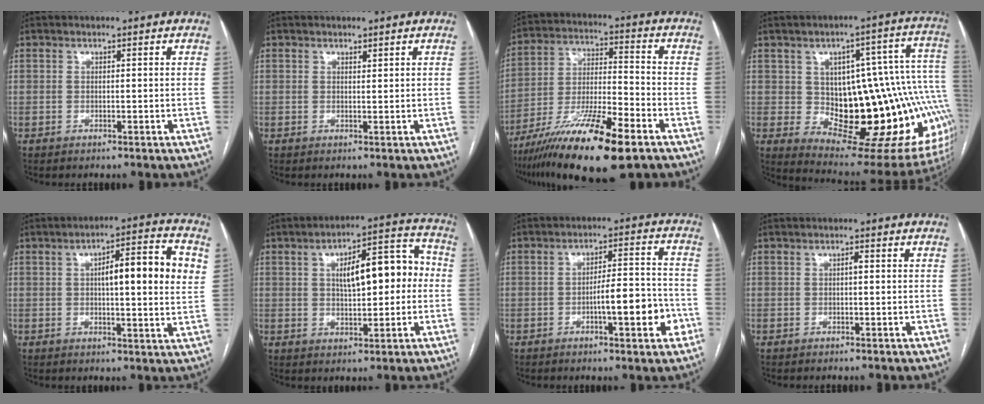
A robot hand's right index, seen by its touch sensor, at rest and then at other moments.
{"total": 3.0, "force": [2.6, 0.8, 1.1], "torque": [-0.021, -0.013, 0.049]}
{"total": 18.3, "force": [-11.3, 2.5, 14.1], "torque": [-0.256, -0.034, -0.200]}
{"total": 23.9, "force": [-1.8, 8.3, 22.3], "torque": [-0.186, 0.046, 0.002]}
{"total": 12.4, "force": [2.8, 2.3, 11.8], "torque": [-0.167, 0.024, 0.036]}
{"total": 12.2, "force": [1.2, 4.4, 11.3], "torque": [-0.165, 0.041, 0.022]}
{"total": 9.0, "force": [-3.0, 1.8, 8.3], "torque": [-0.123, 0.016, -0.042]}
{"total": 0.9, "force": [0.2, 0.3, 0.8], "torque": [-0.014, 0.002, 0.002]}